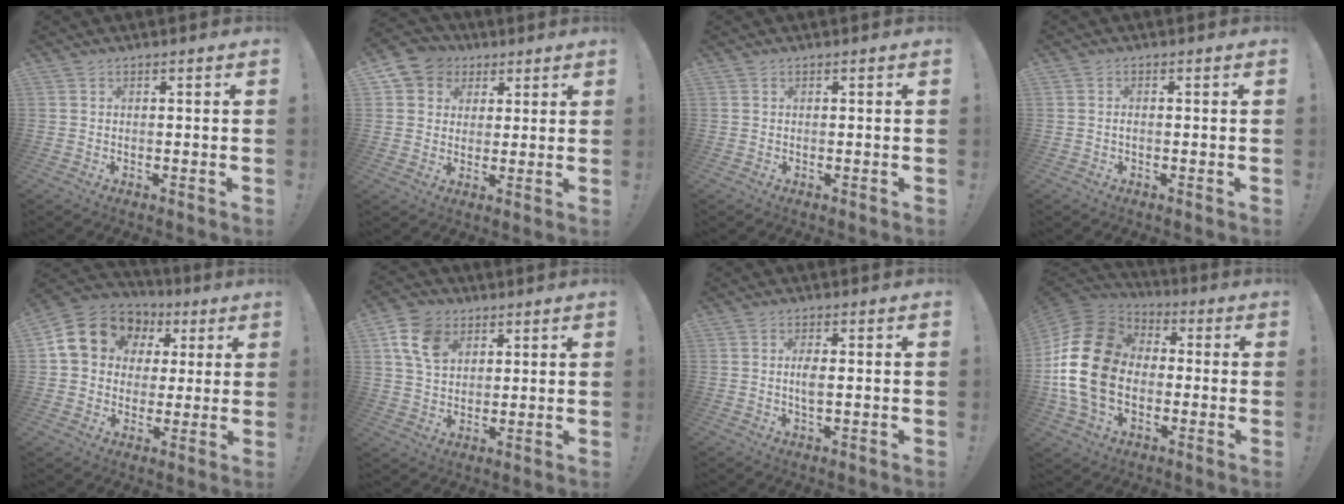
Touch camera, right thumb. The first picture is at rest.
{"total": 7.1, "force": [2.5, 6.5, 1.4], "torque": [-0.014, -0.014, 0.051]}
{"total": 0.0}
{"total": 1.0, "force": [-0.6, 0.2, 0.8], "torque": [-0.020, 0.004, -0.009]}
{"total": 16.1, "force": [5.8, 13.0, 7.5], "torque": [-0.115, -0.016, 0.125]}
{"total": 11.5, "force": [5.3, 8.2, 6.0], "torque": [-0.096, -0.010, 0.104]}
{"total": 3.1, "force": [0.2, 0.8, 3.0], "torque": [-0.058, -0.005, -0.002]}
{"total": 22.7, "force": [-0.6, 16.4, 15.8], "torque": [-0.301, 0.022, -0.005]}